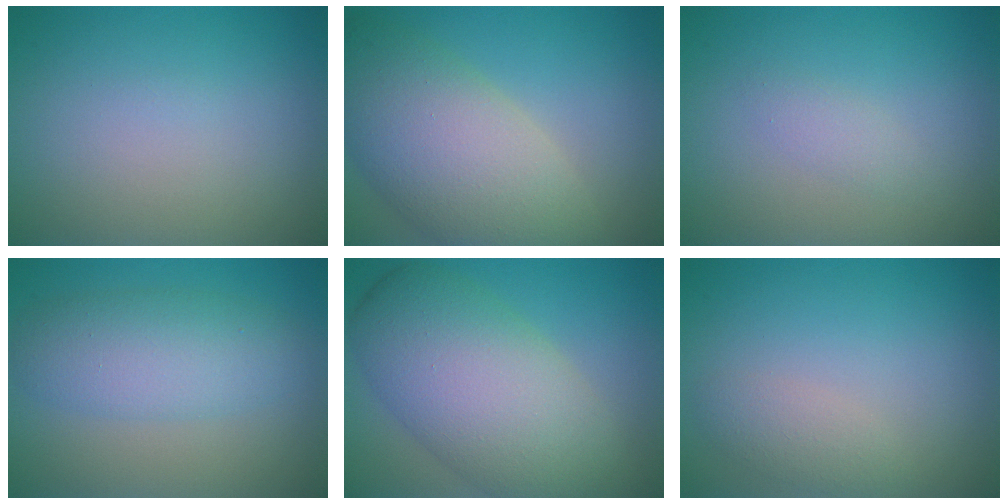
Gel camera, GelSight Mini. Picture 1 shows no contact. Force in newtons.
{"total": 9.9, "press": 9.9, "slide": 0.7}
{"total": 1.1, "press": 1.1, "slide": 0.0}
{"total": 4.9, "press": 4.9, "slide": 0.2}
{"total": 10.5, "press": 10.5, "slide": 0.9}
{"total": 1.7, "press": 1.7, "slide": 0.0}